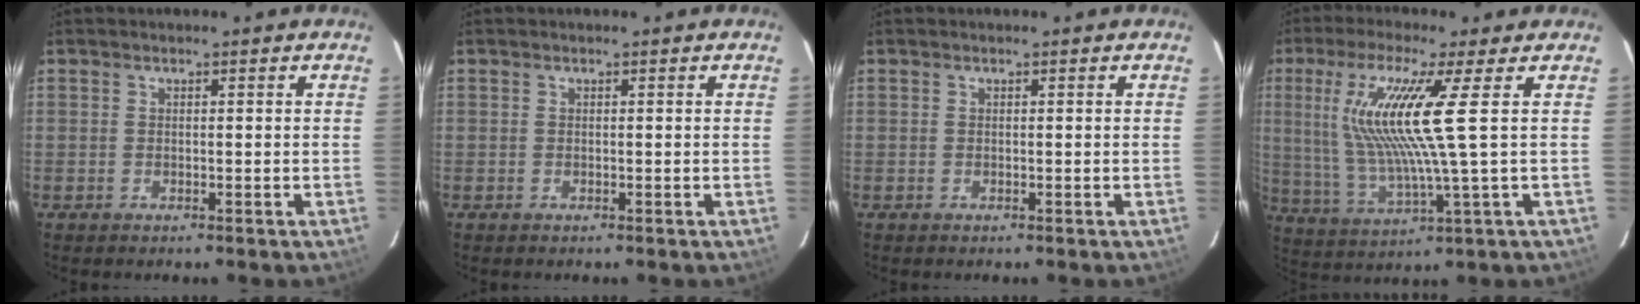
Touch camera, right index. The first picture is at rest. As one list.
[{"total": 0.0}, {"total": 0.0}, {"total": 14.7, "force": [4.3, 0.0, 14.1], "torque": [-0.266, -0.005, 0.090]}]